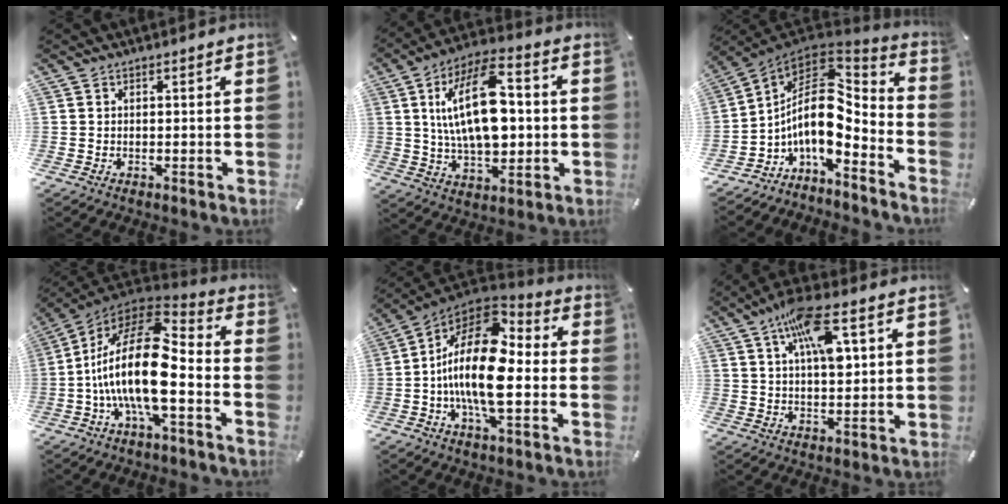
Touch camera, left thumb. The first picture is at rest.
{"total": 20.0, "force": [2.4, 10.8, 16.6], "torque": [-0.323, 0.001, 0.036]}
{"total": 13.2, "force": [-0.7, 6.8, 11.3], "torque": [-0.225, -0.033, -0.021]}
{"total": 22.5, "force": [-3.4, 9.3, 20.2], "torque": [-0.429, 0.002, -0.065]}
{"total": 20.5, "force": [-1.4, 9.5, 18.1], "torque": [-0.360, -0.008, -0.029]}
{"total": 13.4, "force": [5.0, 5.5, 11.2], "torque": [-0.184, -0.002, 0.086]}